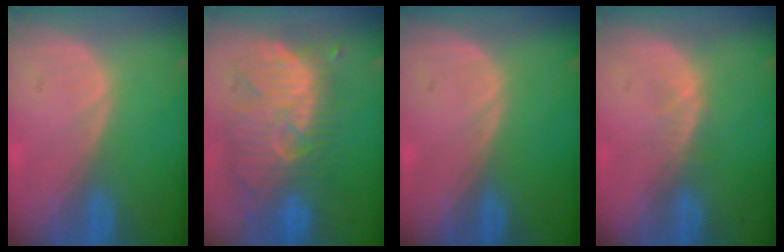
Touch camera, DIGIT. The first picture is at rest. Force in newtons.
{"total": 11.1, "press": 10.6, "slide": 3.2}
{"total": 0.0}
{"total": 1.5, "press": 1.5, "slide": 0.2}